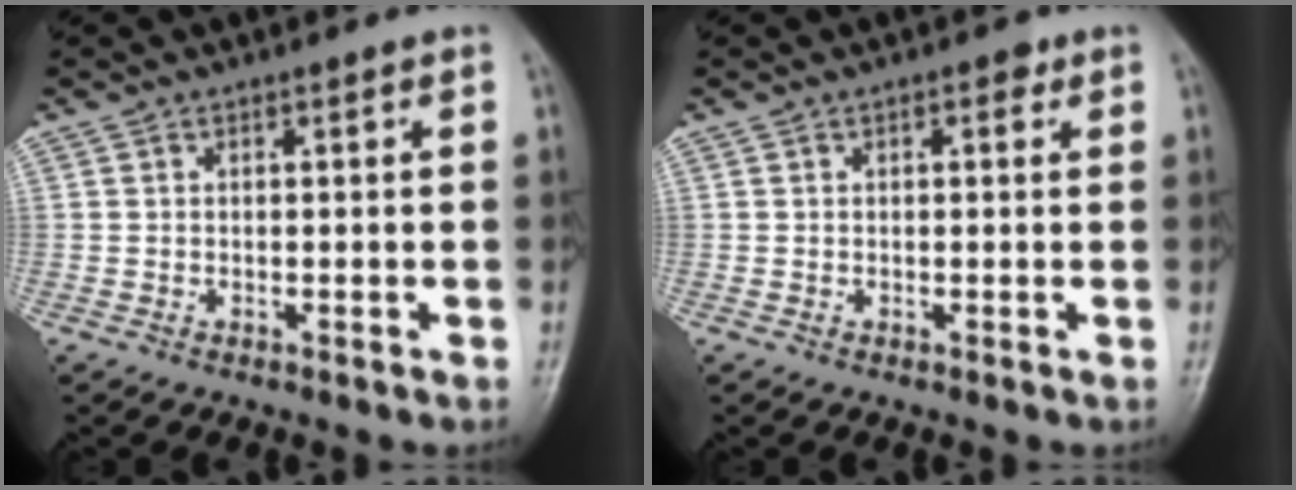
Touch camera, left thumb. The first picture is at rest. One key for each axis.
{"total": 1.7, "fx": 0.8, "fy": 0.9, "fz": 1.2, "tx": -0.009, "ty": 0.002, "tz": 0.007}